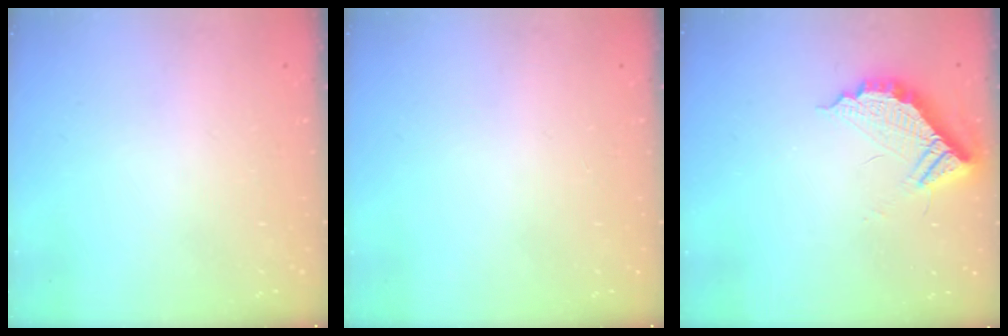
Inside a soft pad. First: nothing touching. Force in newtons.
{"total": 0.0}
{"total": 11.1, "press": 11.1, "slide": 0.4}